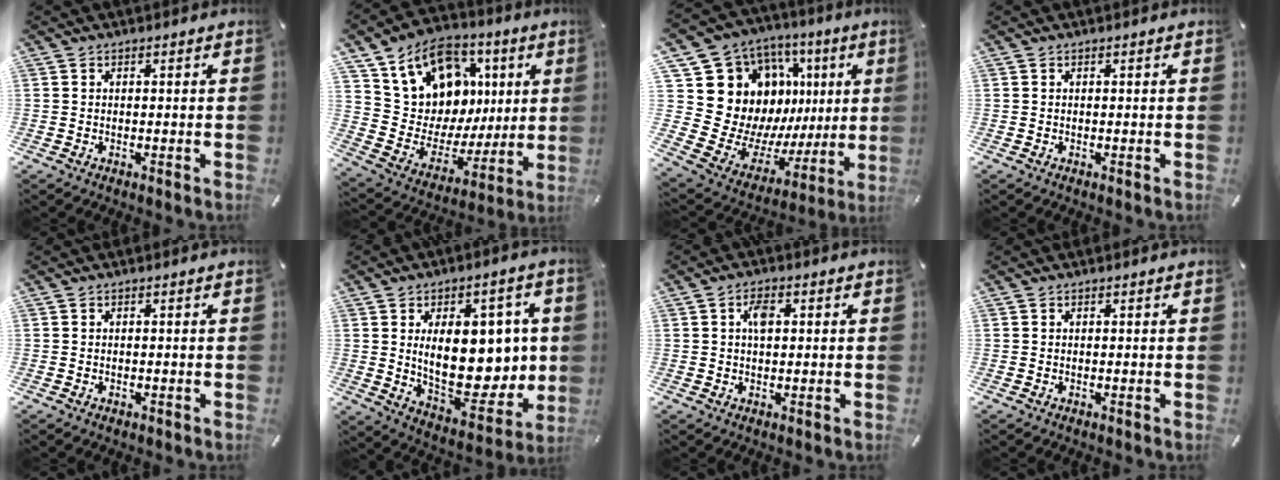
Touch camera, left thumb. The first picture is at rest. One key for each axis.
{"total": 14.2, "fx": 7.5, "fy": 11.3, "fz": 4.0, "tx": -0.070, "ty": -0.061, "tz": 0.149}
{"total": 18.6, "fx": 5.9, "fy": 15.5, "fz": 8.3, "tx": -0.092, "ty": -0.094, "tz": 0.151}
{"total": 0.0}
{"total": 0.6, "fx": -0.2, "fy": 0.5, "fz": 0.2, "tx": -0.002, "ty": 0.003, "tz": -0.006}
{"total": 20.5, "fx": 2.6, "fy": 11.8, "fz": 16.6, "tx": -0.254, "ty": -0.029, "tz": 0.049}
{"total": 3.5, "fx": 0.7, "fy": 1.9, "fz": 2.9, "tx": -0.052, "ty": 0.005, "tz": 0.008}
{"total": 0.0}